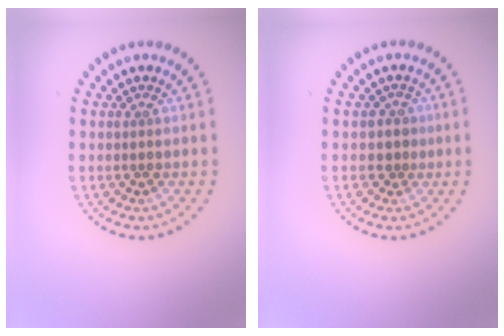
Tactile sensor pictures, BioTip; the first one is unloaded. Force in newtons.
{"total": 1.1, "press": 0.9, "slide": 0.7}